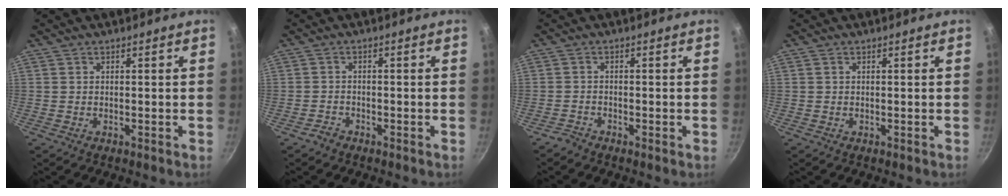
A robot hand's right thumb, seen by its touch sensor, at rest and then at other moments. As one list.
[{"total": 1.7, "force": [-1.5, 0.9, 0.3], "torque": [-0.005, 0.018, -0.027]}, {"total": 1.4, "force": [-1.4, 0.4, 0.2], "torque": [-0.011, 0.008, -0.032]}, {"total": 0.0}]